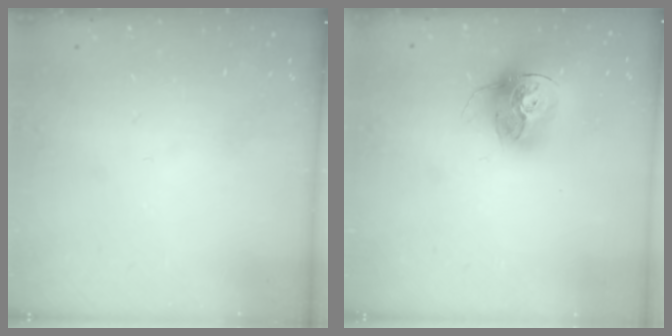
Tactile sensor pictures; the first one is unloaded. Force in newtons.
{"total": 17.1, "press": 17.0, "slide": 1.5}